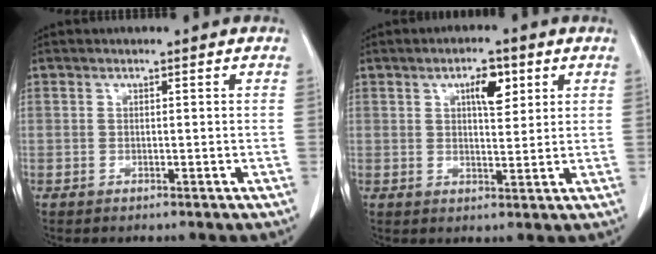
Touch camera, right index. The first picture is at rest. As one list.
[{"total": 4.7, "force": [2.1, 1.8, 3.8], "torque": [-0.062, 0.003, 0.034]}]